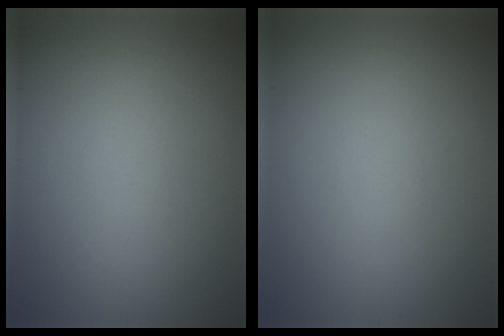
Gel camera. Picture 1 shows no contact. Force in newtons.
{"total": 0.0}